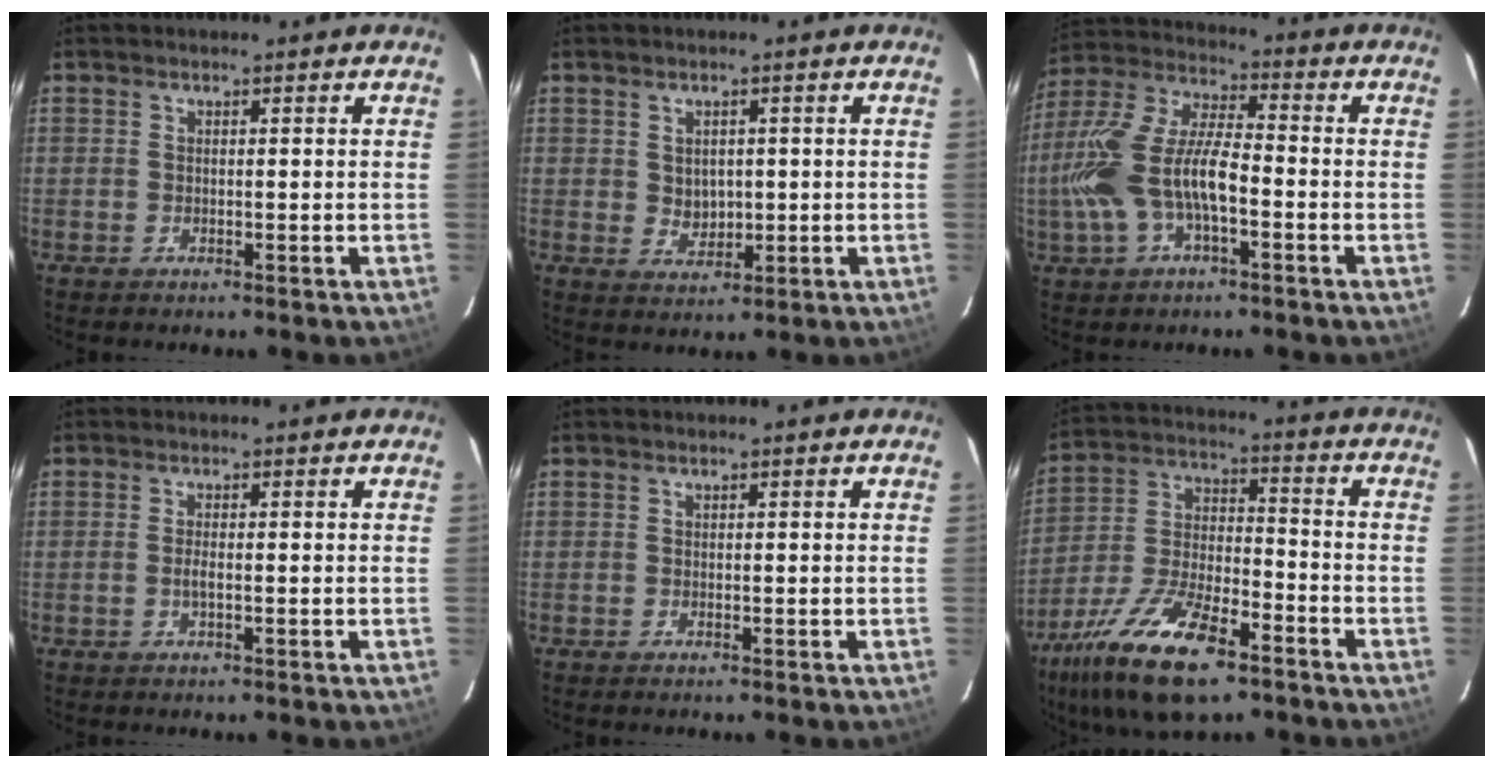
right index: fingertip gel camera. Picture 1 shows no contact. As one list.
[{"total": 3.7, "force": [0.4, 3.1, 1.9], "torque": [-0.031, 0.002, 0.016]}, {"total": 15.1, "force": [-4.0, 6.0, 13.2], "torque": [-0.279, 0.002, -0.074]}, {"total": 1.4, "force": [-0.3, 0.2, 1.4], "torque": [-0.028, 0.000, -0.004]}, {"total": 0.0}, {"total": 19.7, "force": [-12.4, 7.4, 13.4], "torque": [-0.276, -0.024, -0.227]}]